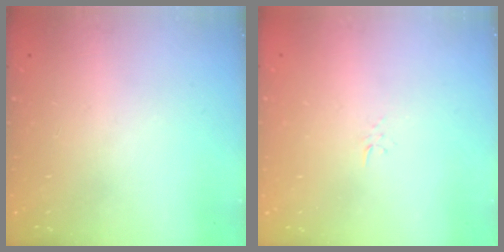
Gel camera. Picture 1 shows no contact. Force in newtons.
{"total": 4.0, "press": 4.0, "slide": 0.7}